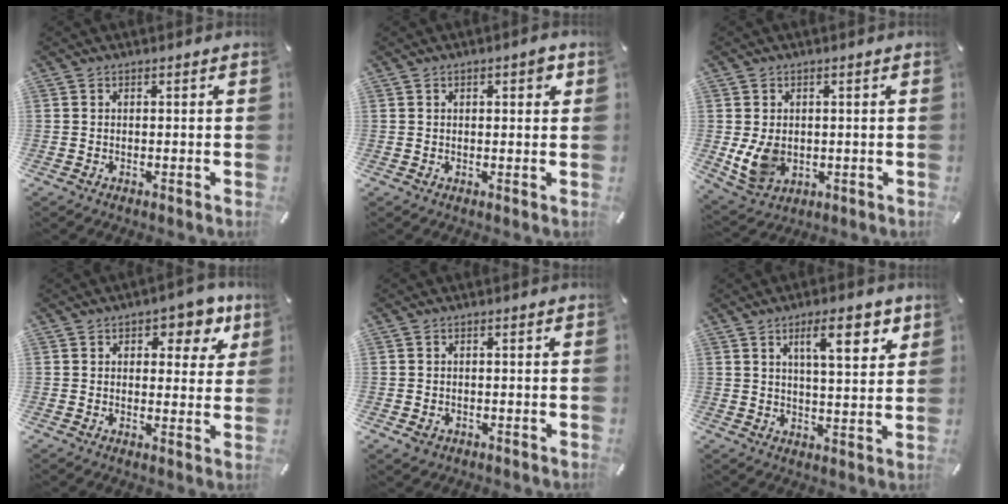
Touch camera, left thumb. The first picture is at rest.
{"total": 2.9, "force": [0.9, 1.3, 2.5], "torque": [-0.035, 0.002, 0.010]}
{"total": 7.2, "force": [-0.1, 6.1, 3.8], "torque": [-0.093, -0.004, -0.002]}
{"total": 7.8, "force": [4.3, 4.4, 4.8], "torque": [-0.043, -0.023, 0.065]}
{"total": 1.4, "force": [-0.6, 1.2, 0.3], "torque": [-0.005, 0.003, -0.013]}
{"total": 10.7, "force": [5.4, 3.4, 8.6], "torque": [-0.121, -0.019, 0.082]}